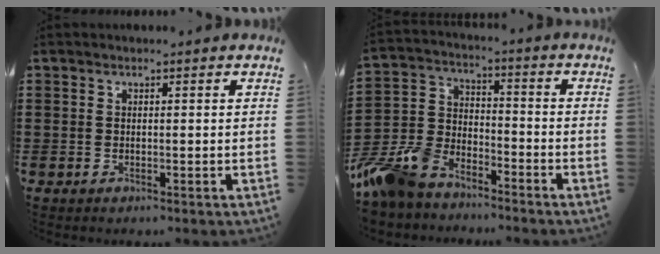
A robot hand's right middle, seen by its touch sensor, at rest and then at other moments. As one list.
[{"total": 10.1, "force": [-8.9, 4.1, 2.5], "torque": [-0.082, 0.023, -0.179]}]